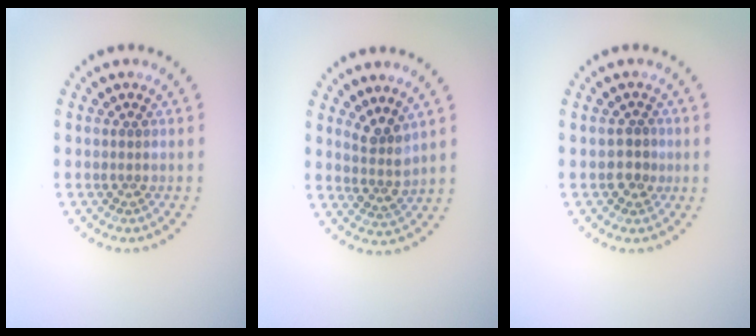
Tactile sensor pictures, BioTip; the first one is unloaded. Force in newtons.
{"total": 2.5, "press": 1.9, "slide": 1.6}
{"total": 1.8, "press": 1.7, "slide": 0.5}